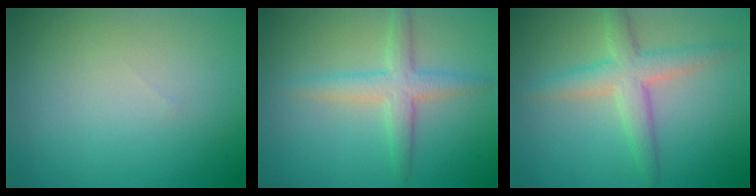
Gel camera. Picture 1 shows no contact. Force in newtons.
{"total": 3.3, "press": 3.3, "slide": 0.3}
{"total": 4.0, "press": 4.0, "slide": 0.2}